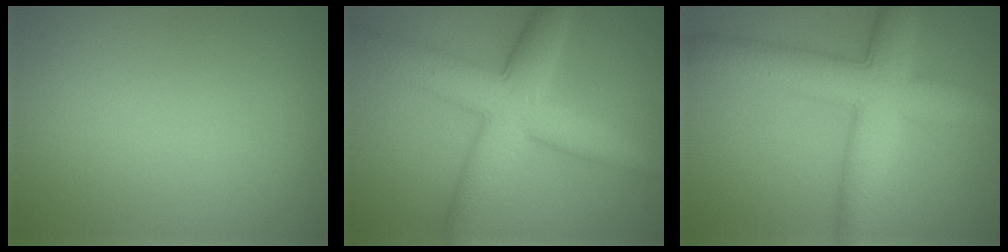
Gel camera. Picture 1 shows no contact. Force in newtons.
{"total": 7.6, "press": 7.6, "slide": 0.1}
{"total": 7.6, "press": 7.6, "slide": 0.1}